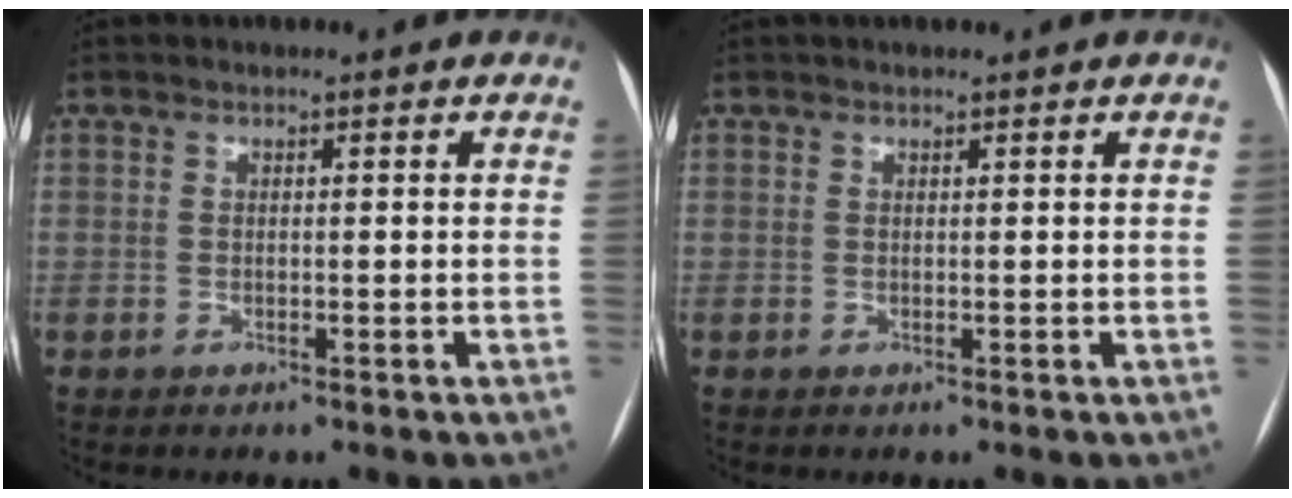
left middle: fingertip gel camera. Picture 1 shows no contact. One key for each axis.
{"total": 0.9, "fx": -0.1, "fy": -0.9, "fz": -0.4, "tx": 0.002, "ty": 0.003, "tz": 0.000}